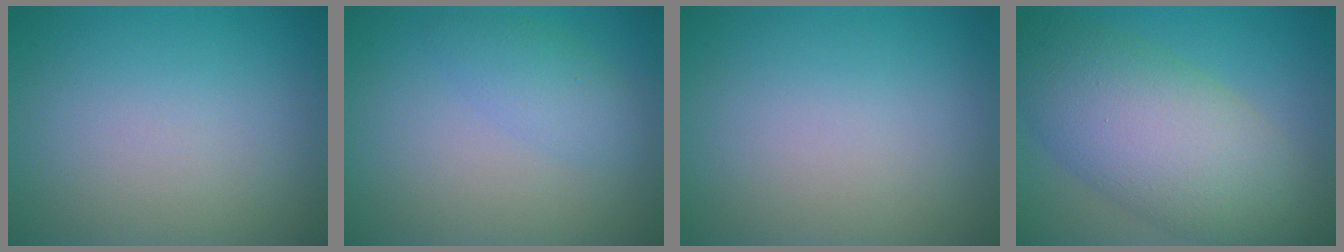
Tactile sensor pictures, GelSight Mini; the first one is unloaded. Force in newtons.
{"total": 2.2, "press": 2.2, "slide": 0.0}
{"total": 0.0}
{"total": 9.6, "press": 9.5, "slide": 0.3}